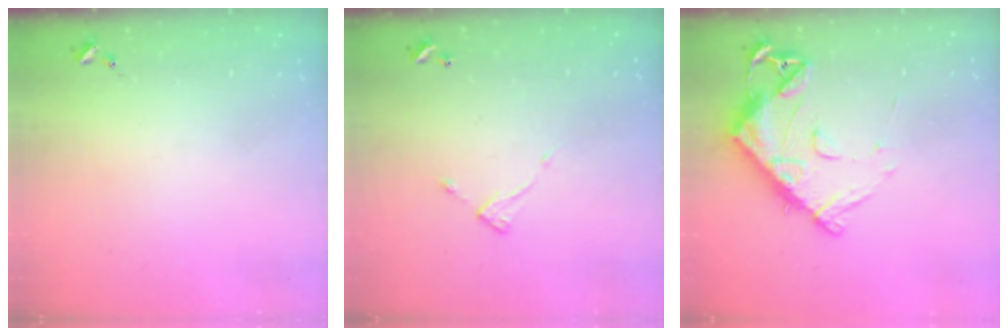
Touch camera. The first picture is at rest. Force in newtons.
{"total": 5.5, "press": 5.5, "slide": 0.2}
{"total": 15.0, "press": 14.9, "slide": 1.6}